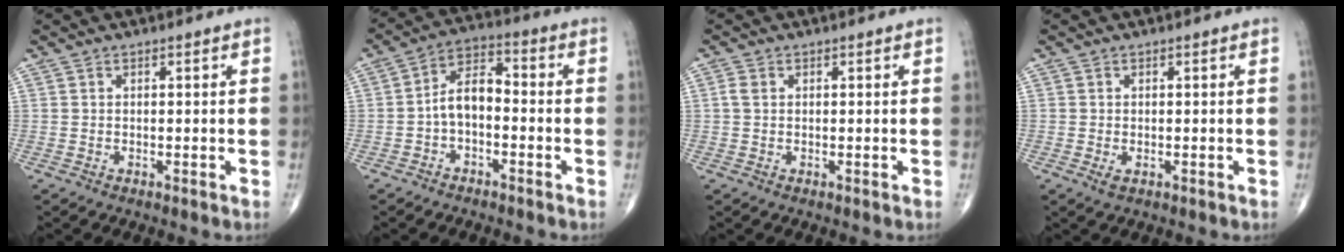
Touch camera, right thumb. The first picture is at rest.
{"total": 6.9, "force": [-1.7, 3.9, 5.4], "torque": [-0.090, 0.037, -0.043]}
{"total": 1.4, "force": [0.3, 1.0, 0.9], "torque": [-0.021, 0.005, 0.006]}
{"total": 1.2, "force": [-0.3, 0.7, 1.0], "torque": [-0.018, -0.001, -0.002]}